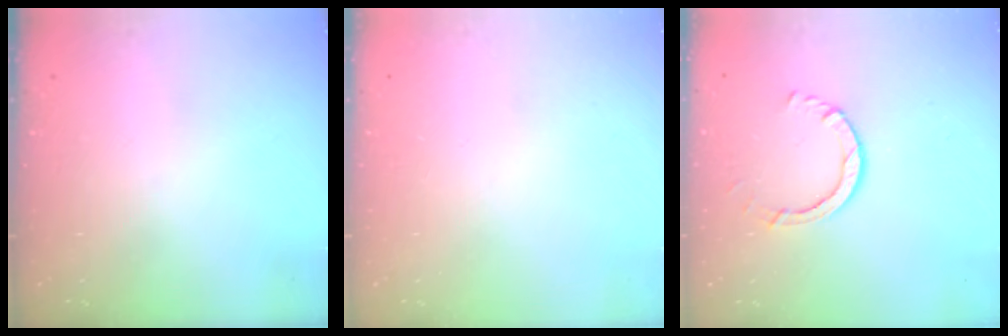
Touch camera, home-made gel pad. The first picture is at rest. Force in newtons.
{"total": 0.0}
{"total": 3.8, "press": 3.8, "slide": 0.5}